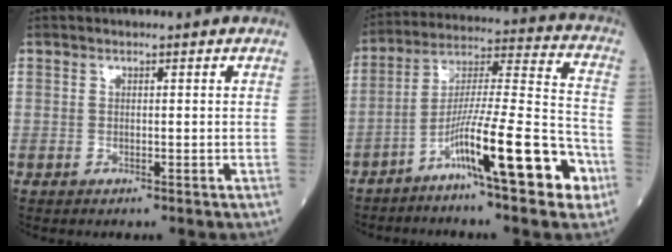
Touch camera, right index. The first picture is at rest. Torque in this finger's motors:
{"motor_torque": [1.06, -1.03, 0.35, 0.16]}